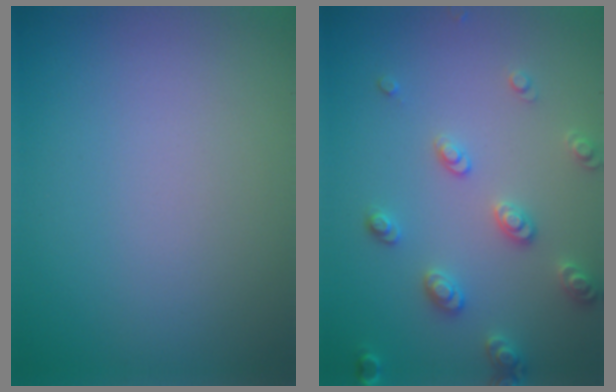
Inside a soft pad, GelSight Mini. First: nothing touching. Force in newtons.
{"total": 2.9, "press": 2.9, "slide": 0.5}